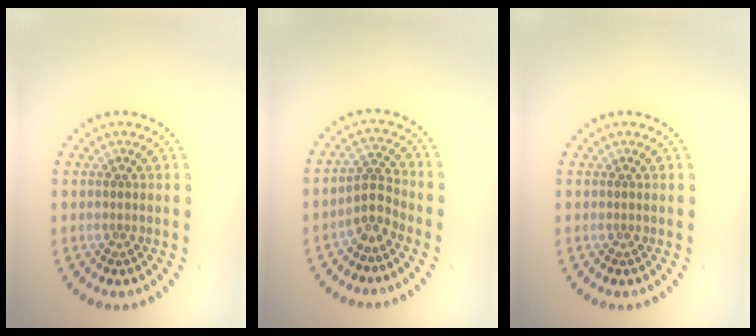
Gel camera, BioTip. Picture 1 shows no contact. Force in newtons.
{"total": 2.5, "press": 1.8, "slide": 1.7}
{"total": 0.0}